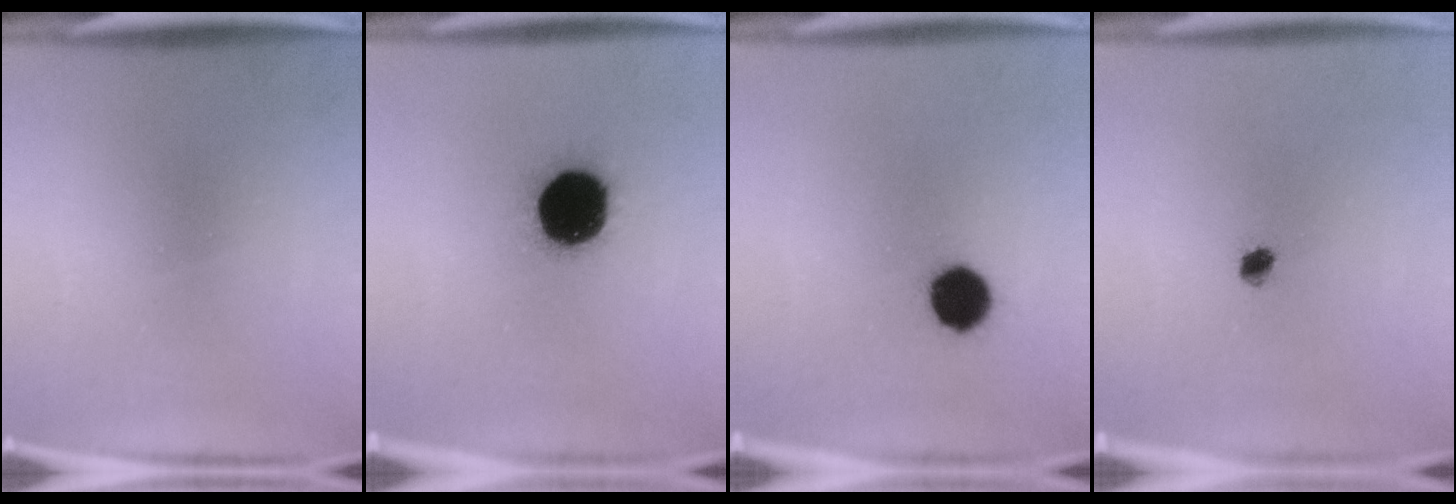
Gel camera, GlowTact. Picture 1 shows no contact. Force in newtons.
{"total": 19.3}
{"total": 8.5}
{"total": 2.1}